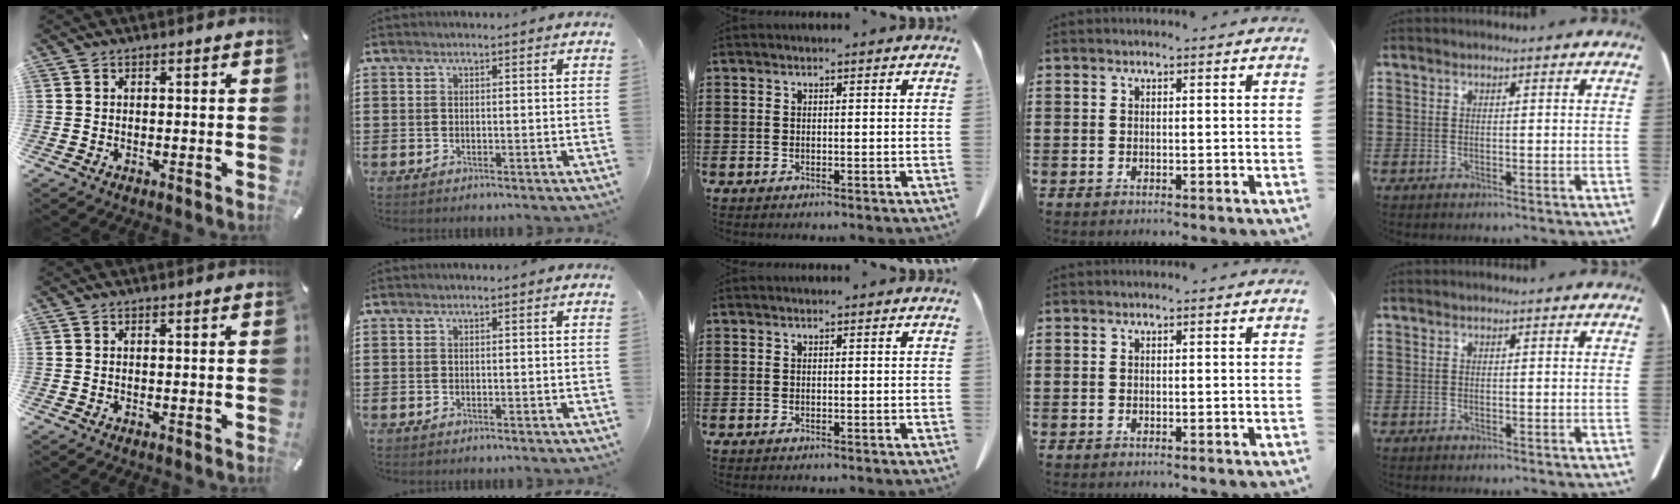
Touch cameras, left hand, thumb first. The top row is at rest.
{}